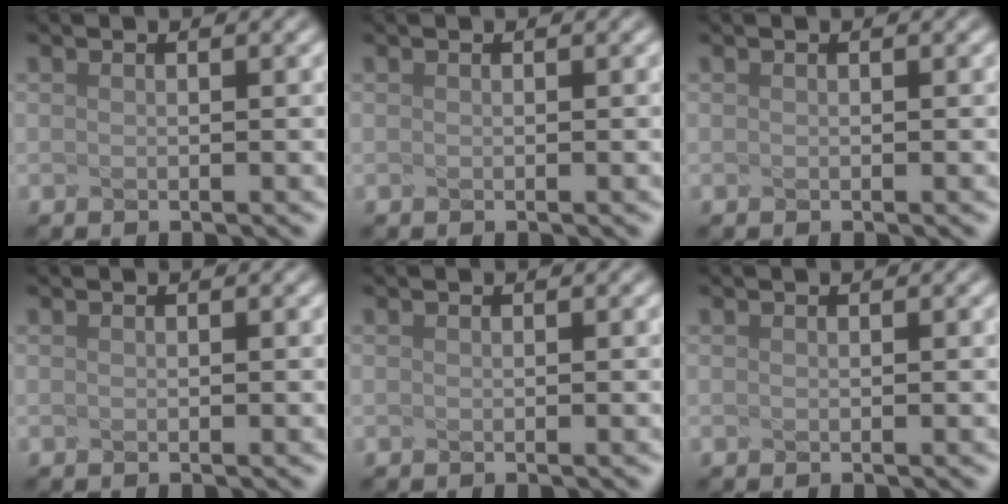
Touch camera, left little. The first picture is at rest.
{"total": 0.0}
{"total": 0.0}
{"total": 0.0}
{"total": 0.0}
{"total": 0.0}